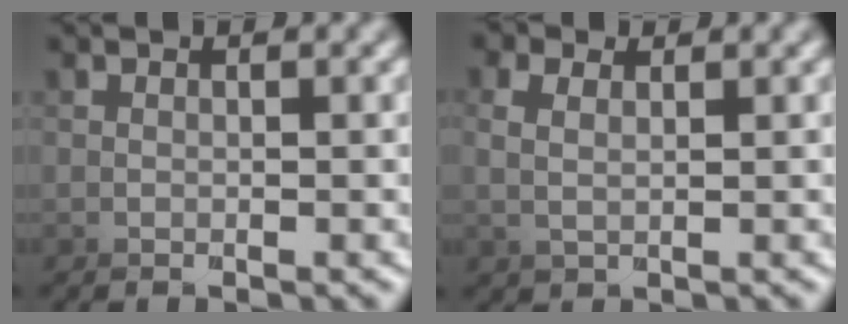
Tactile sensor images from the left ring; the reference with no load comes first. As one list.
[{"total": 2.7, "force": [0.0, -2.5, -1.0], "torque": [0.024, 0.011, -0.003]}]